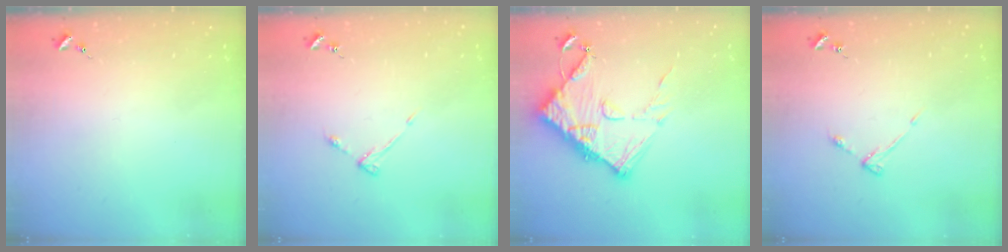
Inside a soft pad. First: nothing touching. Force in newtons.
{"total": 3.9, "press": 3.9, "slide": 0.6}
{"total": 14.5, "press": 14.5, "slide": 1.4}
{"total": 3.9, "press": 3.9, "slide": 0.6}